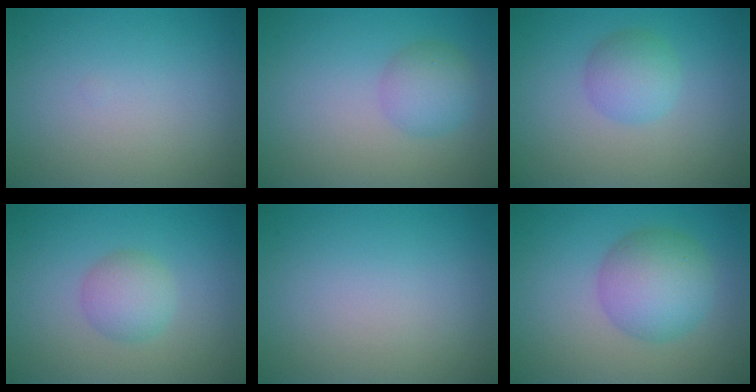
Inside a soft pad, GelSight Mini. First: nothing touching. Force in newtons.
{"total": 2.8, "press": 2.8, "slide": 0.0}
{"total": 2.7, "press": 2.7, "slide": 0.0}
{"total": 2.6, "press": 2.6, "slide": 0.0}
{"total": 0.0}
{"total": 5.5, "press": 5.5, "slide": 0.1}